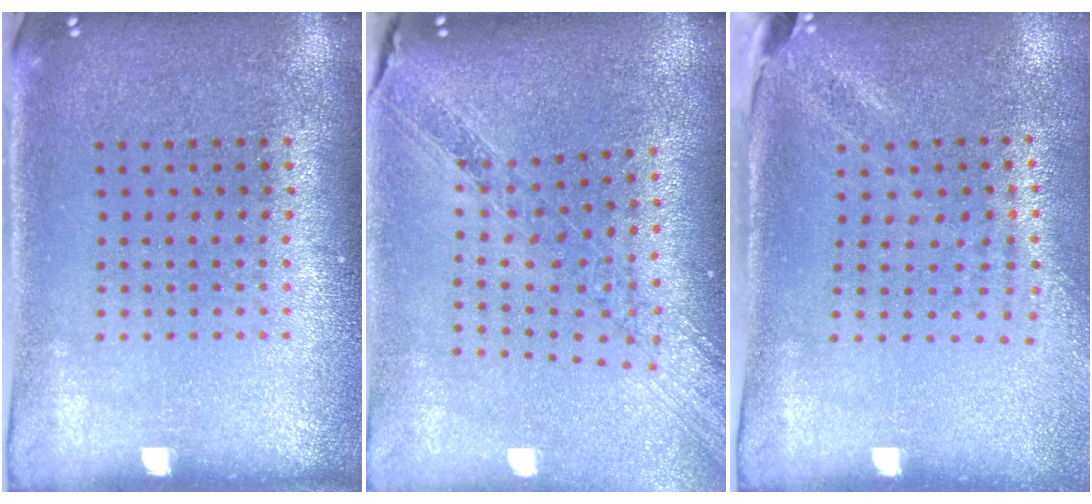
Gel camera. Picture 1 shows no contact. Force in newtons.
{"total": 1.2, "press": 1.2, "slide": 0.3}
{"total": 2.0, "press": 1.6, "slide": 1.2}